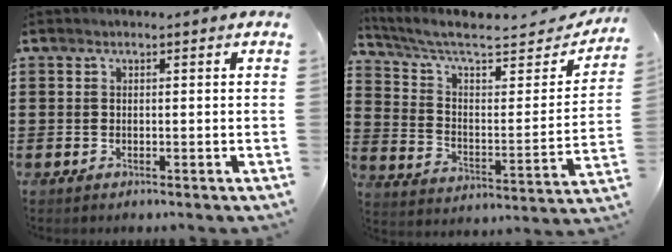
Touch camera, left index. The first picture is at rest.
{"total": 7.4, "force": [6.0, 1.6, 4.0], "torque": [-0.105, -0.037, 0.101]}